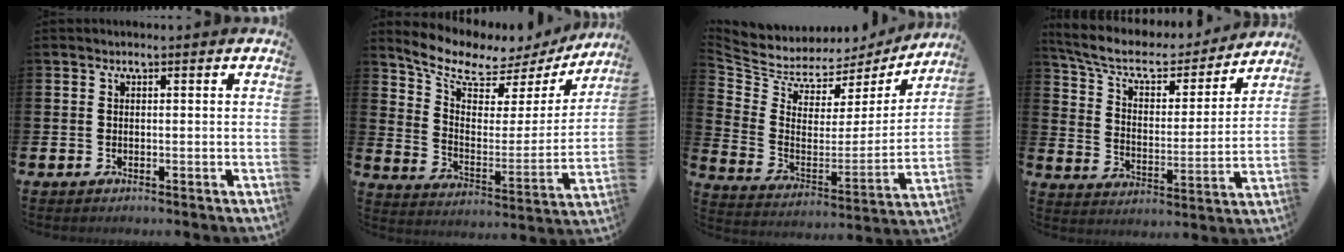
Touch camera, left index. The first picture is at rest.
{"total": 8.4, "force": [7.2, 3.3, 2.8], "torque": [-0.093, -0.049, 0.122]}
{"total": 6.5, "force": [5.6, 3.1, 0.7], "torque": [-0.060, -0.047, 0.096]}
{"total": 8.9, "force": [7.8, 2.9, 3.2], "torque": [-0.099, -0.050, 0.133]}